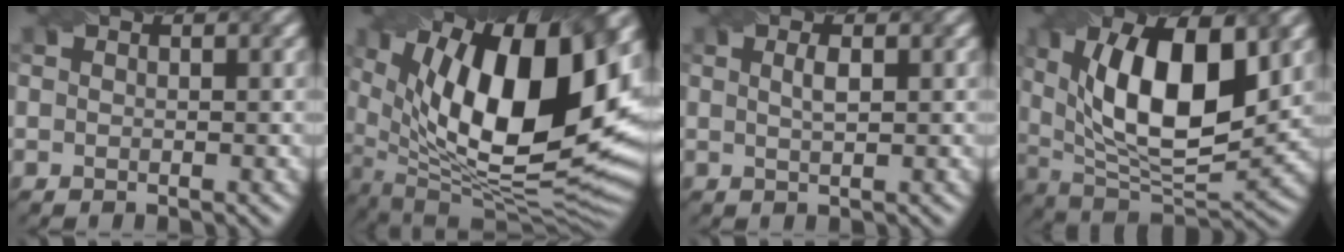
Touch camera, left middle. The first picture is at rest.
{"total": 18.2, "force": [5.3, 8.1, 15.3], "torque": [-0.253, 0.005, 0.097]}
{"total": 1.2, "force": [0.1, 0.3, 1.2], "torque": [-0.019, 0.004, 0.003]}
{"total": 12.8, "force": [3.2, 5.5, 11.2], "torque": [-0.175, -0.002, 0.050]}